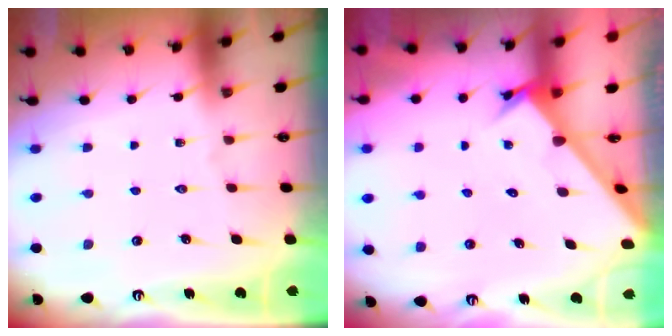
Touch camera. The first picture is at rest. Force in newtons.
{"total": 2.7, "press": 2.7, "slide": 0.2}